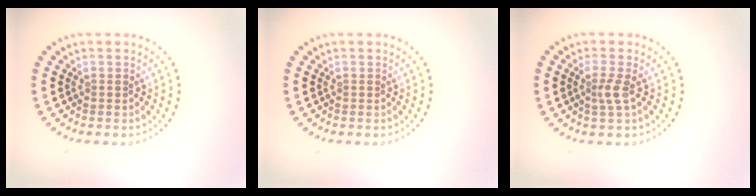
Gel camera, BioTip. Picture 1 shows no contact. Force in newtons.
{"total": 0.0}
{"total": 1.6, "press": 1.2, "slide": 1.0}